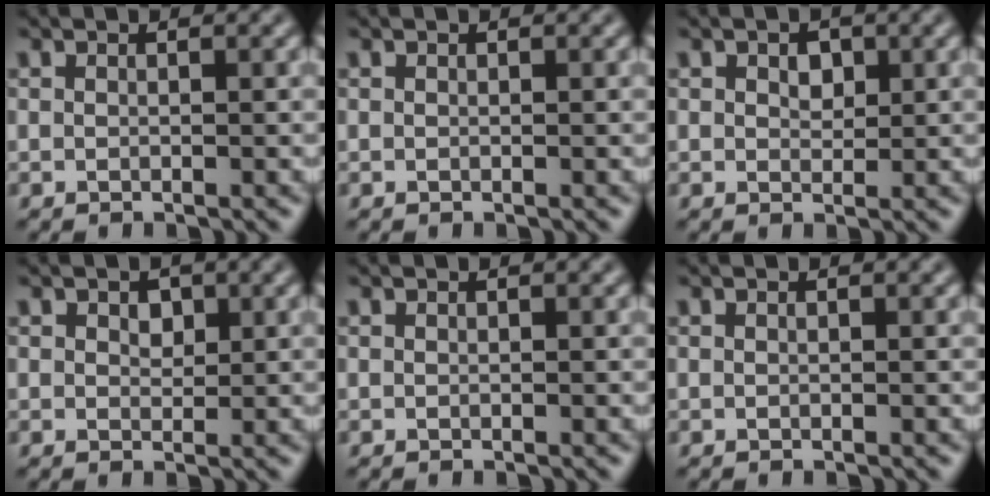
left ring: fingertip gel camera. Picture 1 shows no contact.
{"total": 0.0}
{"total": 1.6, "force": [0.5, 1.1, 1.0], "torque": [-0.017, -0.002, 0.009]}
{"total": 1.3, "force": [0.5, 0.9, 0.8], "torque": [-0.012, -0.002, 0.009]}
{"total": 0.0}
{"total": 0.0}